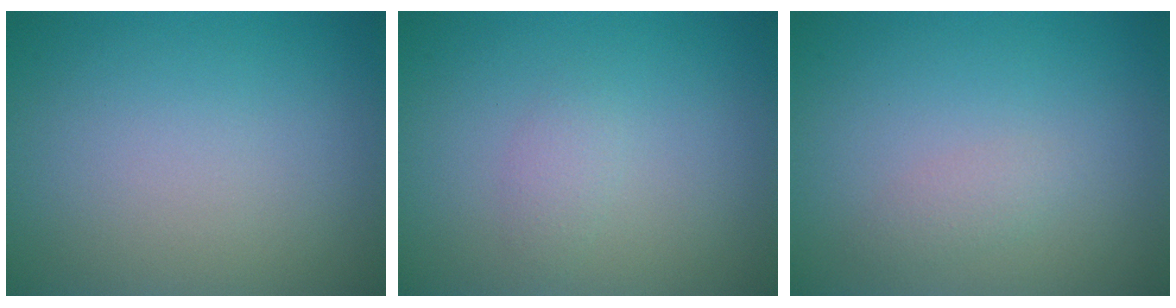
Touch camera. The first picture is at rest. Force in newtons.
{"total": 1.2, "press": 1.2, "slide": 0.0}
{"total": 1.1, "press": 1.1, "slide": 0.0}